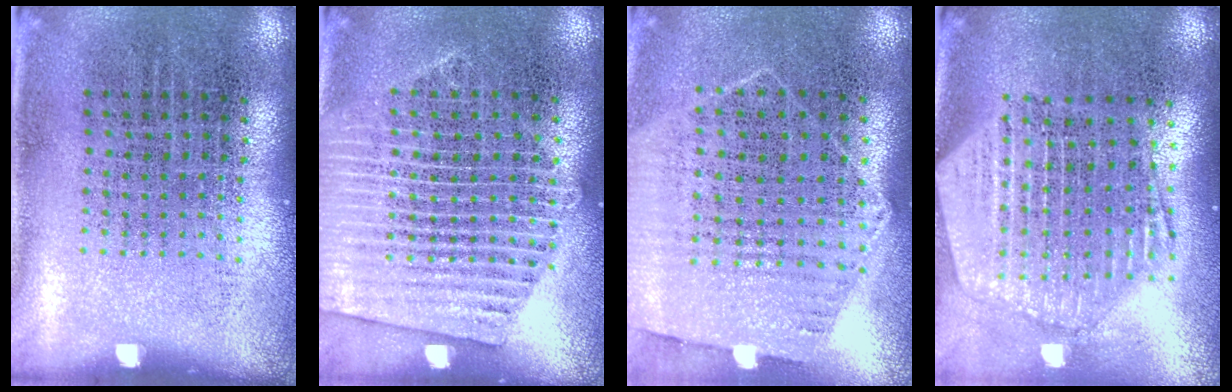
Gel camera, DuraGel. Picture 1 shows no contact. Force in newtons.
{"total": 1.6, "press": 1.6, "slide": 0.3}
{"total": 1.2, "press": 1.1, "slide": 0.4}
{"total": 2.5, "press": 2.1, "slide": 1.3}